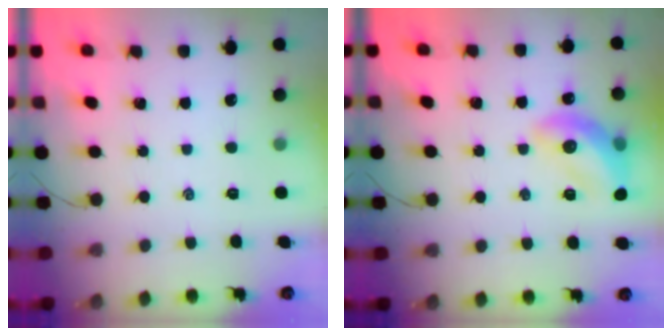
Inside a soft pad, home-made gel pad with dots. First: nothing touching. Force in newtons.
{"total": 13.1, "press": 13.0, "slide": 1.8}